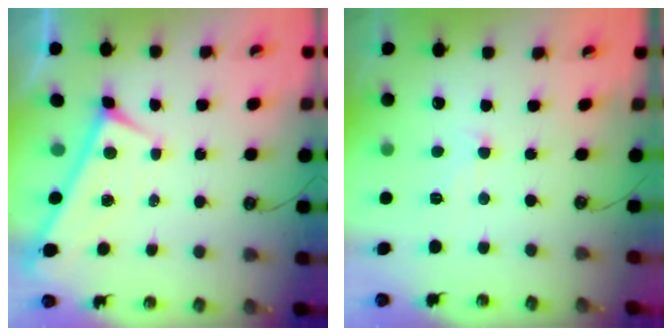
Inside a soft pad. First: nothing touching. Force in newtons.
{"total": 2.6, "press": 2.5, "slide": 0.6}